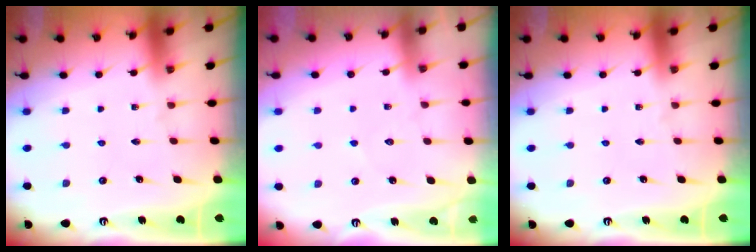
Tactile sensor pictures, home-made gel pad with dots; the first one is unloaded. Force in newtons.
{"total": 4.0, "press": 4.0, "slide": 0.5}
{"total": 0.0}